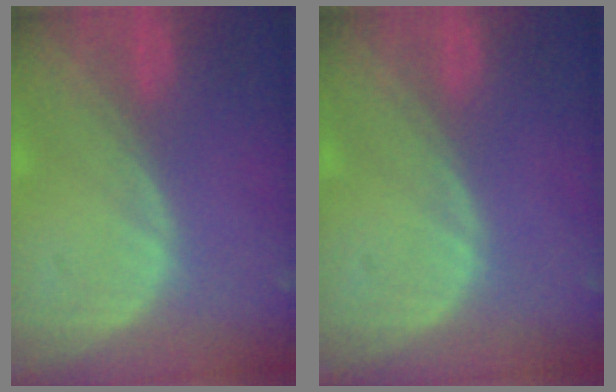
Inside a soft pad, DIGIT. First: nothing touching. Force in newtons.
{"total": 0.0}